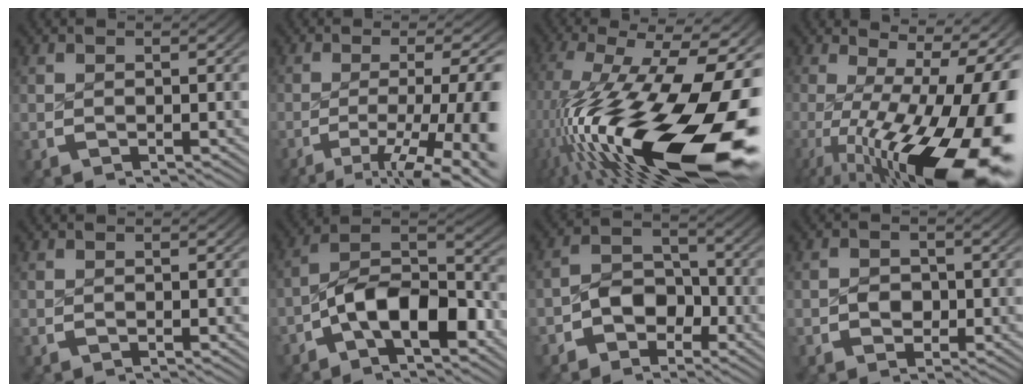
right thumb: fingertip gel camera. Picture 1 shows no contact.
{"total": 9.5, "force": [-3.9, 4.1, 7.6], "torque": [-0.128, -0.026, -0.045]}
{"total": 22.7, "force": [-3.1, 10.5, 19.9], "torque": [-0.339, -0.042, -0.014]}
{"total": 18.2, "force": [-2.9, 9.3, 15.3], "torque": [-0.246, -0.058, -0.008]}
{"total": 0.0}
{"total": 9.9, "force": [-3.2, 5.8, 7.3], "torque": [-0.131, -0.024, -0.049]}
{"total": 4.8, "force": [-2.4, 3.5, 2.2], "torque": [-0.036, -0.013, -0.037]}
{"total": 2.0, "force": [-0.3, 1.7, 1.1], "torque": [-0.021, -0.007, -0.003]}